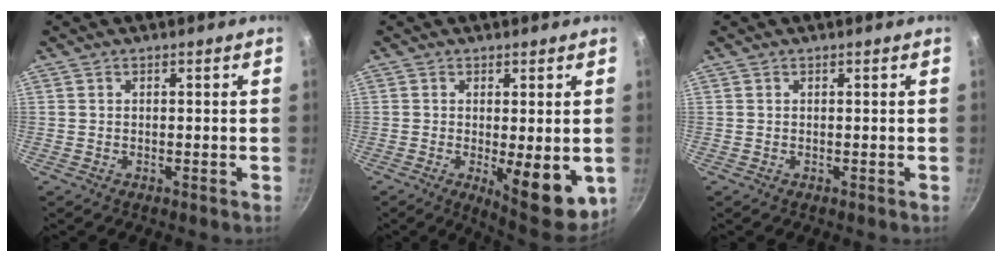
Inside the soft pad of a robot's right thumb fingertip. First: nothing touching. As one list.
[{"total": 10.9, "force": [-2.3, 3.5, 10.0], "torque": [-0.130, -0.025, -0.023]}, {"total": 0.0}]